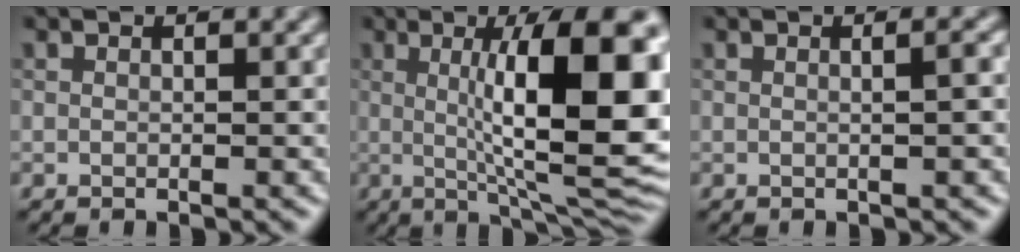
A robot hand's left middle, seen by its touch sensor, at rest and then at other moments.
{"total": 13.2, "force": [1.3, 3.0, 12.8], "torque": [-0.166, 0.005, 0.021]}
{"total": 2.4, "force": [0.3, 1.0, 2.2], "torque": [-0.013, 0.009, -0.006]}